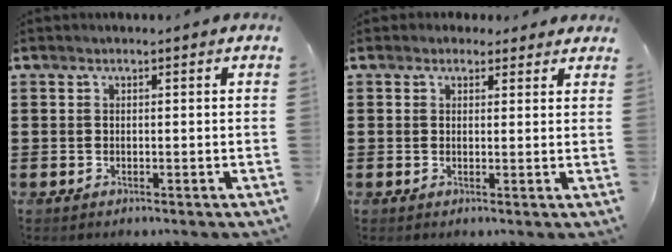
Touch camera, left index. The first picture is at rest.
{"total": 2.1, "force": [1.5, 1.4, 0.2], "torque": [-0.002, 0.006, 0.027]}